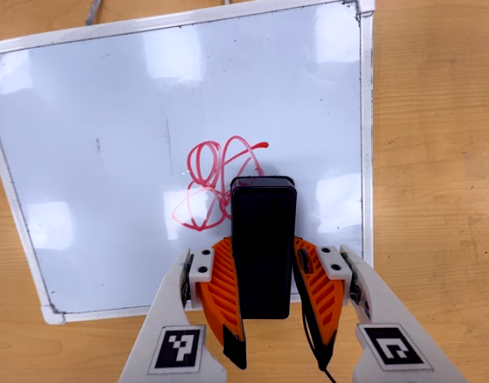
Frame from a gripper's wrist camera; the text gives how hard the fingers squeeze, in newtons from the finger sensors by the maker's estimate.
{"total": 5.4, "left": 4.0, "right": 6.8}